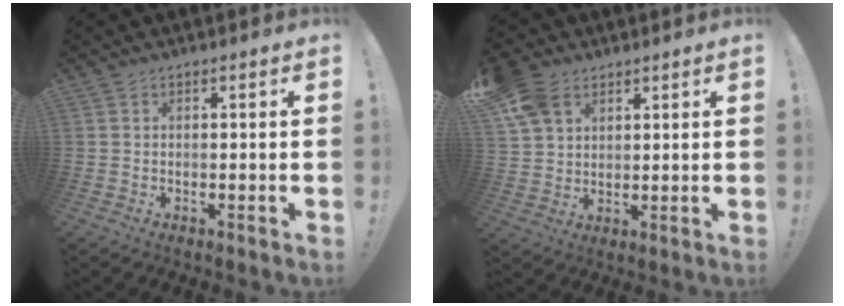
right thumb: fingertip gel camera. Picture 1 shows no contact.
{"total": 9.9, "force": [5.3, 7.0, 4.6], "torque": [-0.096, -0.014, 0.108]}